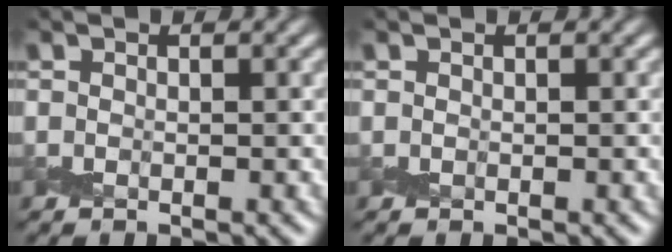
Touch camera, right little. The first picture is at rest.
{"total": 0.0}